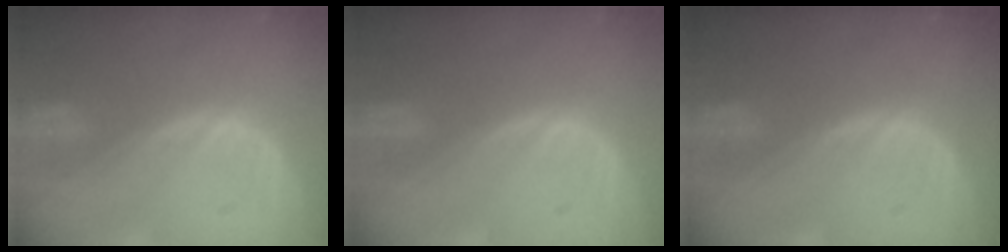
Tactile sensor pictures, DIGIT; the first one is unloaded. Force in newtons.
{"total": 0.0}
{"total": 0.0}